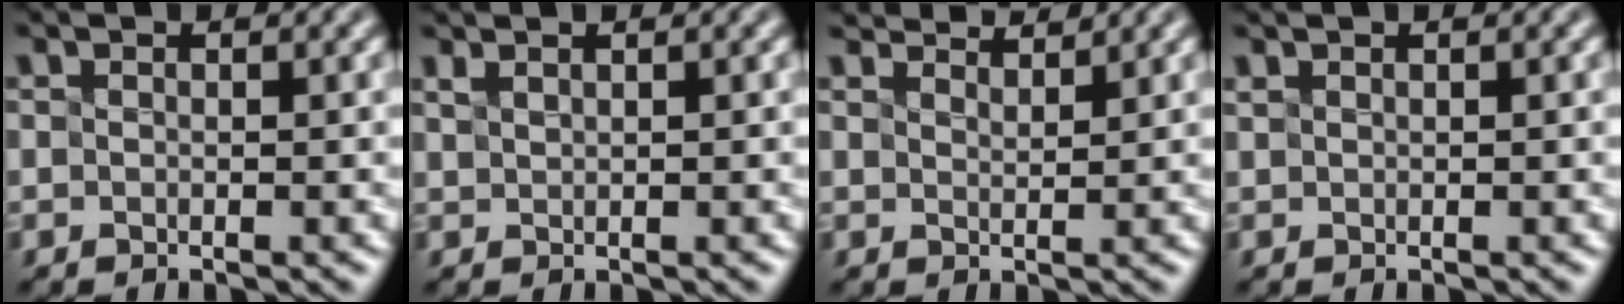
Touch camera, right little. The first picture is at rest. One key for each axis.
{"total": 1.9, "fx": 1.6, "fy": 0.7, "fz": 0.8, "tx": -0.014, "ty": 0.023, "tz": 0.030}
{"total": 3.8, "fx": 3.7, "fy": 0.3, "fz": 0.7, "tx": -0.001, "ty": 0.024, "tz": 0.045}
{"total": 1.9, "fx": 1.2, "fy": 0.9, "fz": 1.0, "tx": -0.012, "ty": 0.022, "tz": 0.018}